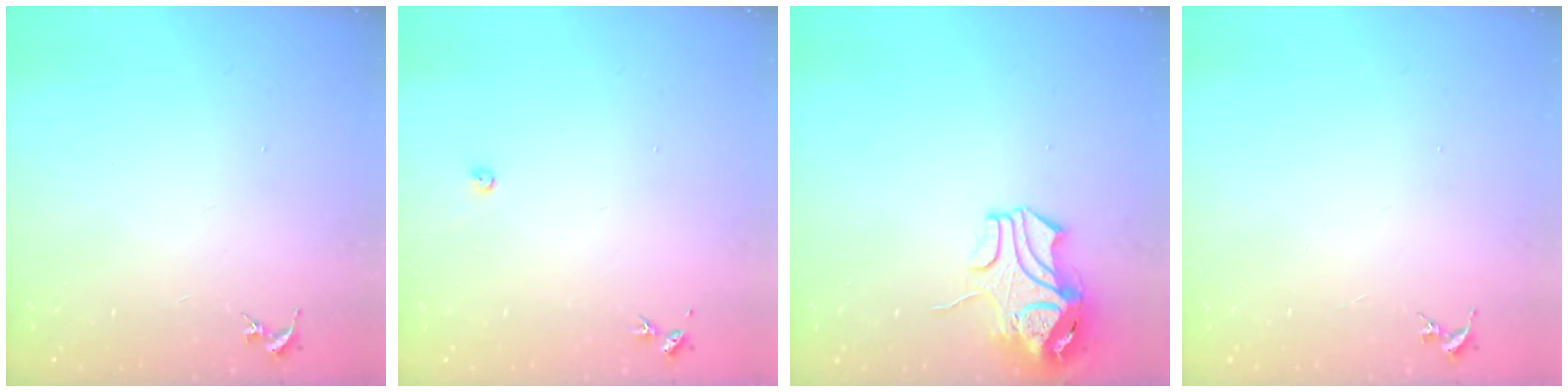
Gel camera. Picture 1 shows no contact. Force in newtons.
{"total": 2.4, "press": 2.4, "slide": 0.3}
{"total": 10.5, "press": 10.3, "slide": 1.7}
{"total": 0.0}